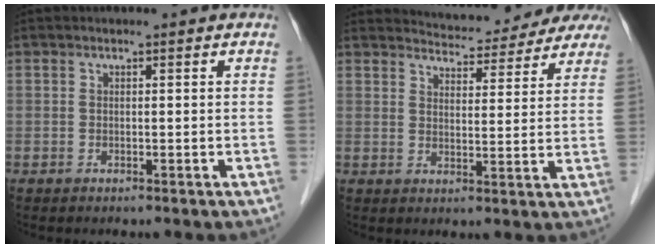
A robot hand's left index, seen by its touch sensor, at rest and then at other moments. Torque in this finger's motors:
{"motor_torque": [0.17, -0.17, 0.53, 0.08]}